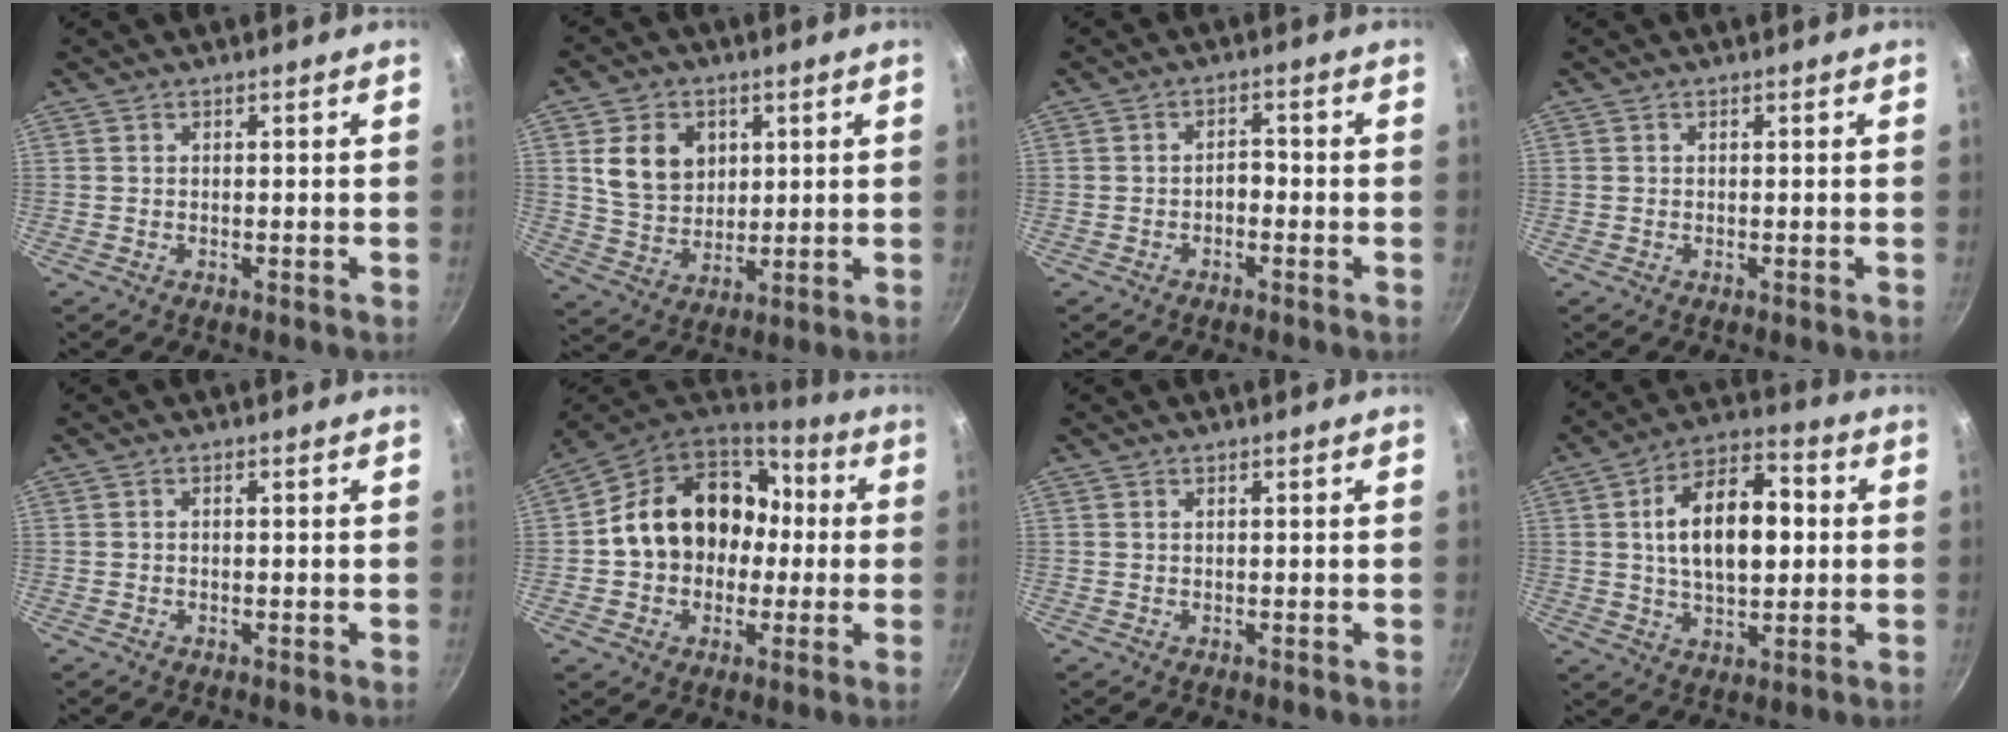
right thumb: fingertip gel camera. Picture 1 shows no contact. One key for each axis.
{"total": 10.7, "fx": 3.2, "fy": 8.5, "fz": 5.7, "tx": -0.066, "ty": -0.014, "tz": 0.069}
{"total": 2.4, "fx": -0.9, "fy": 1.5, "fz": 1.6, "tx": -0.013, "ty": 0.014, "tz": -0.020}
{"total": 0.0}
{"total": 0.0}
{"total": 18.8, "fx": -0.6, "fy": 14.7, "fz": 11.6, "tx": -0.152, "ty": 0.046, "tz": -0.012}
{"total": 0.0}
{"total": 16.1, "fx": 1.9, "fy": 8.9, "fz": 13.3, "tx": -0.196, "ty": 0.017, "tz": 0.026}